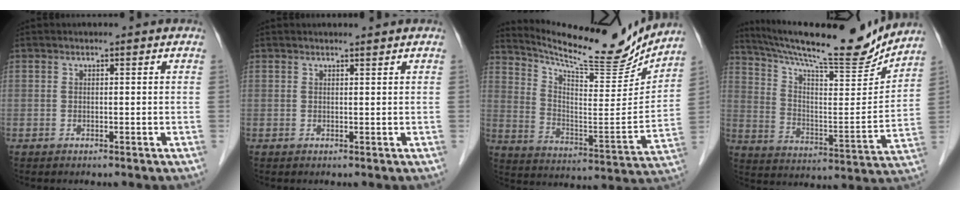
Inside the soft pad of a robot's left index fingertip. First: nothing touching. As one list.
[{"total": 1.0, "force": [0.9, -0.2, 0.2], "torque": [-0.007, 0.000, 0.018]}, {"total": 19.2, "force": [18.0, 2.2, 6.3], "torque": [-0.119, -0.054, 0.270]}, {"total": 20.4, "force": [18.8, 1.4, 7.7], "torque": [-0.141, -0.038, 0.288]}]